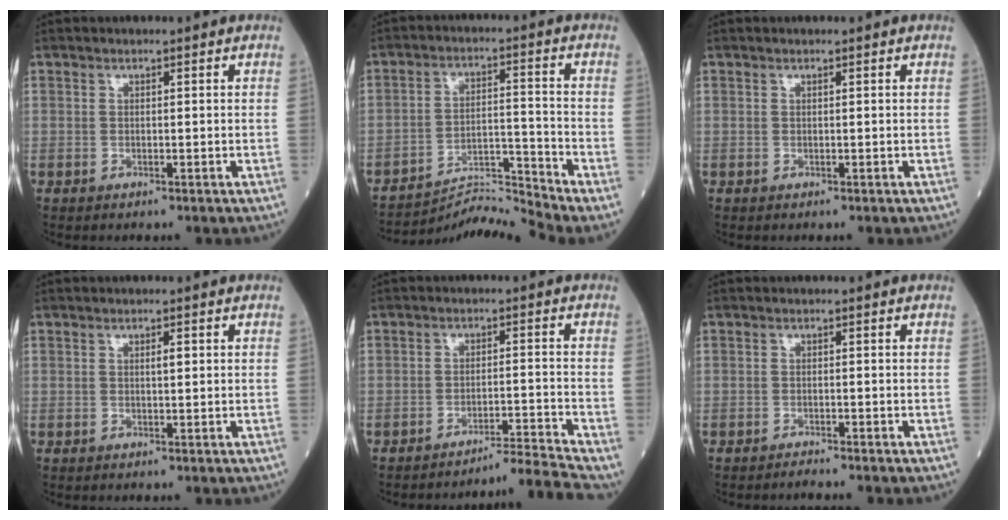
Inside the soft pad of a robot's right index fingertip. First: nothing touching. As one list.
[{"total": 8.6, "force": [-7.8, -3.5, -1.1], "torque": [0.009, 0.021, -0.138]}, {"total": 0.0}, {"total": 1.3, "force": [0.3, 0.3, 1.2], "torque": [-0.019, 0.001, 0.005]}, {"total": 6.5, "force": [-5.6, -3.2, -0.1], "torque": [0.001, 0.005, -0.090]}, {"total": 1.1, "force": [-1.0, -0.3, 0.0], "torque": [-0.003, -0.004, -0.017]}]